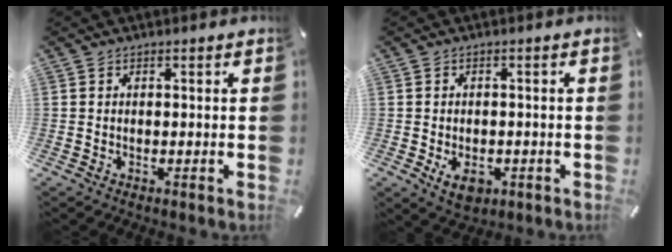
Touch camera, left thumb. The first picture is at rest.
{"total": 4.8, "force": [-1.7, 3.3, 3.1], "torque": [-0.054, 0.003, -0.032]}